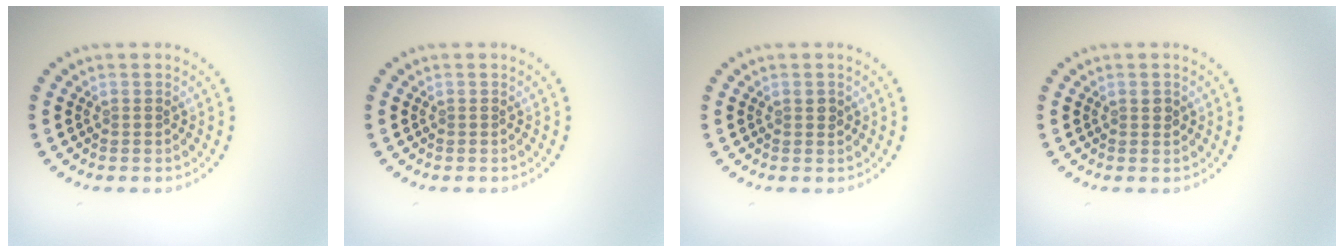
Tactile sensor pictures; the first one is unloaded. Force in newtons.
{"total": 0.0}
{"total": 0.8, "press": 0.8, "slide": 0.2}
{"total": 0.8, "press": 0.8, "slide": 0.3}